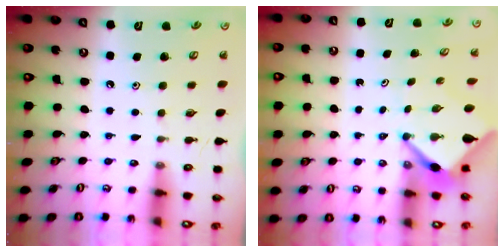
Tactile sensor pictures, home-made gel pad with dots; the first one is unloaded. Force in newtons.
{"total": 5.0, "press": 5.0, "slide": 0.6}